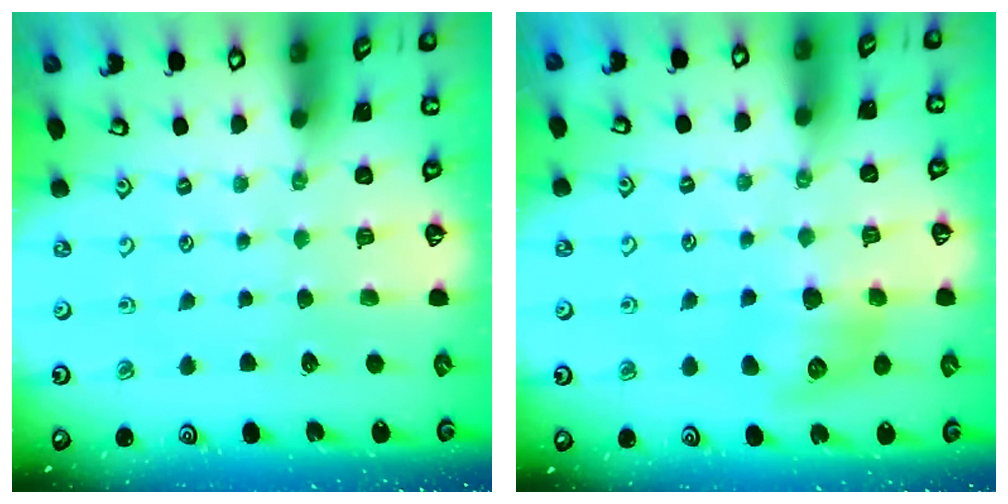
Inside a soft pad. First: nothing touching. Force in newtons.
{"total": 9.8, "press": 9.8, "slide": 0.2}